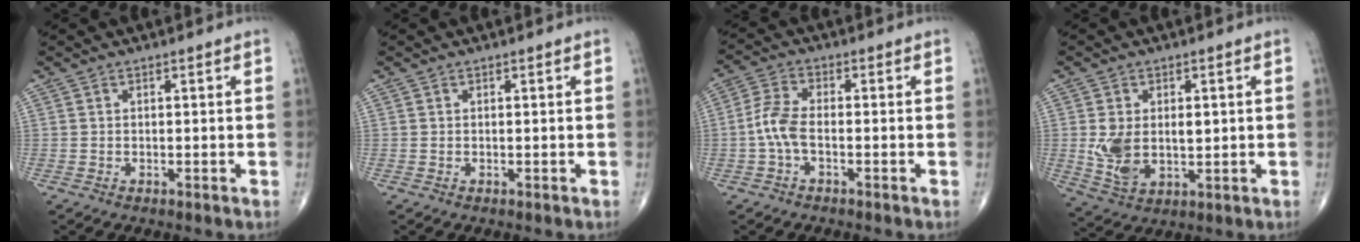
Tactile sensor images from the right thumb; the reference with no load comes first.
{"total": 0.0}
{"total": 5.4, "force": [-1.3, 2.4, 4.6], "torque": [-0.106, 0.017, -0.033]}
{"total": 9.1, "force": [0.5, 5.9, 6.9], "torque": [-0.118, -0.007, 0.021]}